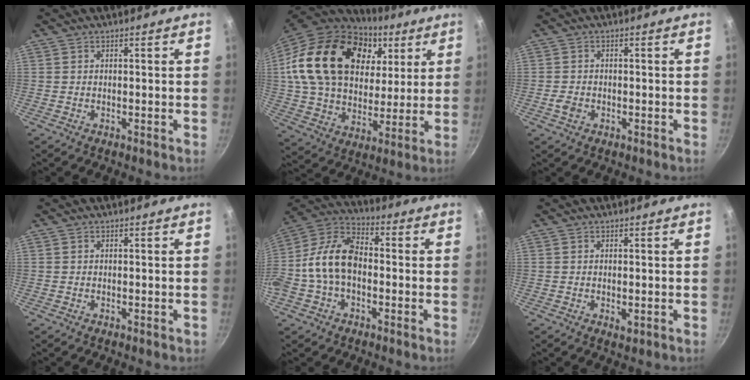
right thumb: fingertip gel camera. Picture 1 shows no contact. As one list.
[{"total": 29.1, "force": [10.0, 19.7, 18.9], "torque": [-0.319, -0.008, 0.173]}, {"total": 2.2, "force": [-0.9, 1.7, 1.2], "torque": [-0.025, 0.008, -0.018]}, {"total": 0.0}, {"total": 13.3, "force": [-1.5, 8.7, 10.0], "torque": [-0.172, 0.044, -0.048]}, {"total": 1.3, "force": [-0.1, 0.6, 1.1], "torque": [-0.018, -0.003, 0.000]}]